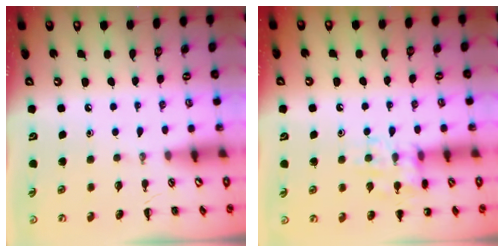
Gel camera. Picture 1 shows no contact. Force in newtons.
{"total": 12.5, "press": 12.5, "slide": 0.7}